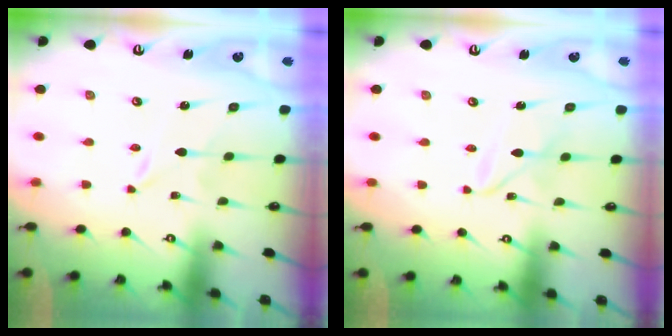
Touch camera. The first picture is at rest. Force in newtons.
{"total": 5.0, "press": 4.9, "slide": 0.4}